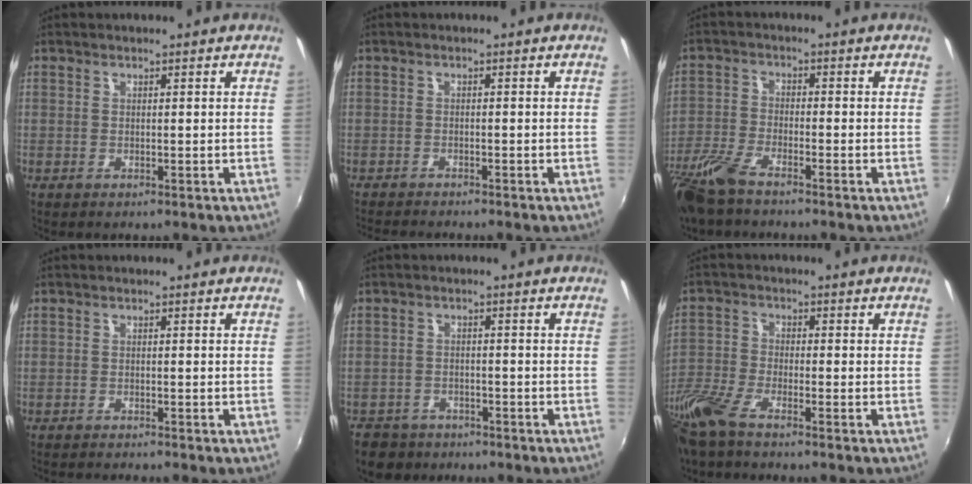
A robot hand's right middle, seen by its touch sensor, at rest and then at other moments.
{"total": 4.0, "force": [-3.8, -0.1, 1.1], "torque": [-0.033, -0.018, -0.070]}
{"total": 8.2, "force": [-6.4, 2.0, 4.7], "torque": [-0.118, -0.018, -0.133]}
{"total": 3.0, "force": [-2.9, -0.3, 0.7], "torque": [-0.027, -0.015, -0.054]}
{"total": 7.5, "force": [-5.8, 4.4, 1.9], "torque": [-0.060, 0.000, -0.094]}
{"total": 9.2, "force": [-7.3, 1.9, 5.3], "torque": [-0.132, -0.018, -0.154]}